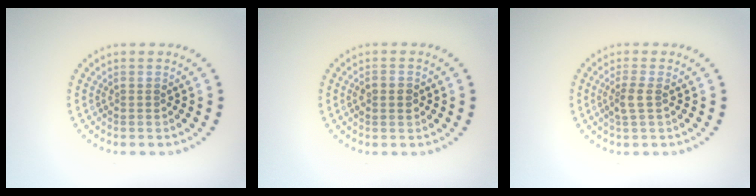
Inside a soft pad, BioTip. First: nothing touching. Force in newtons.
{"total": 1.4, "press": 1.4, "slide": 0.1}
{"total": 1.7, "press": 1.6, "slide": 0.7}